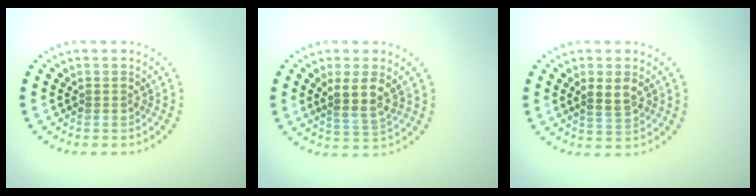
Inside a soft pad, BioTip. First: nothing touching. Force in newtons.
{"total": 3.1, "press": 2.7, "slide": 1.6}
{"total": 2.5, "press": 2.4, "slide": 0.5}